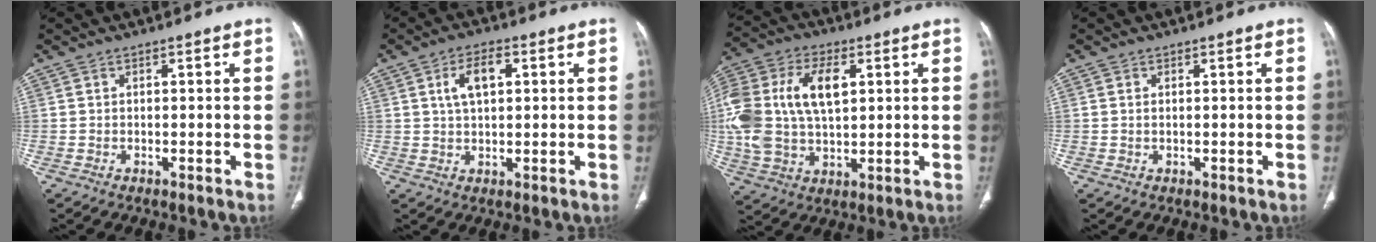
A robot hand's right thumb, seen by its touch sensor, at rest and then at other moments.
{"total": 6.2, "force": [1.8, 3.2, 5.0], "torque": [-0.090, 0.007, 0.033]}
{"total": 19.4, "force": [3.4, 11.5, 15.2], "torque": [-0.332, 0.006, 0.060]}
{"total": 0.5, "force": [0.1, 0.2, 0.5], "torque": [-0.016, 0.002, 0.004]}